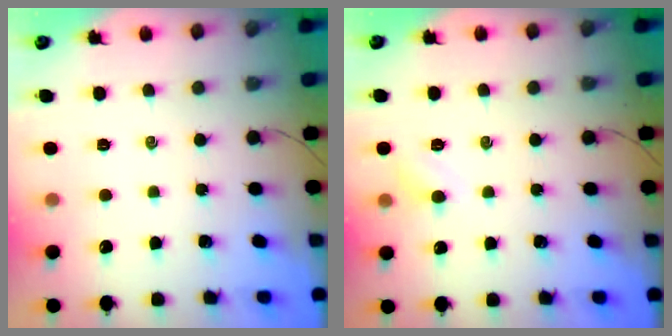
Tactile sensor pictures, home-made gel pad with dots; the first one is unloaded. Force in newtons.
{"total": 4.6, "press": 4.4, "slide": 1.3}